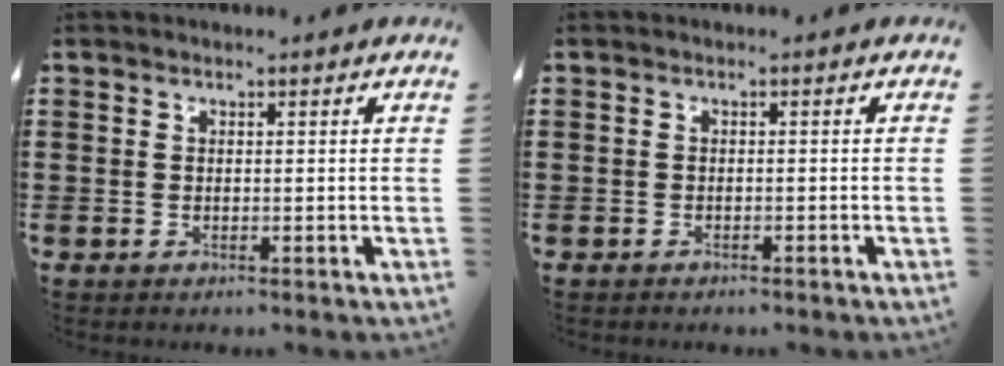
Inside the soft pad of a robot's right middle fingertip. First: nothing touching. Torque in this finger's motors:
{"motor_torque": [-0.38, 0.33, -0.02, -0.01]}